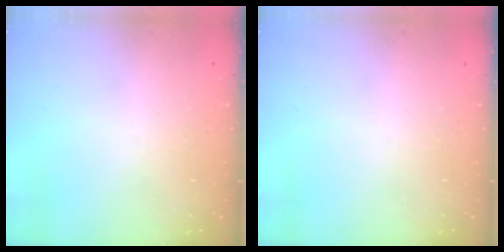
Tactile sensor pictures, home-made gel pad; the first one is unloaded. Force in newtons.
{"total": 0.0}